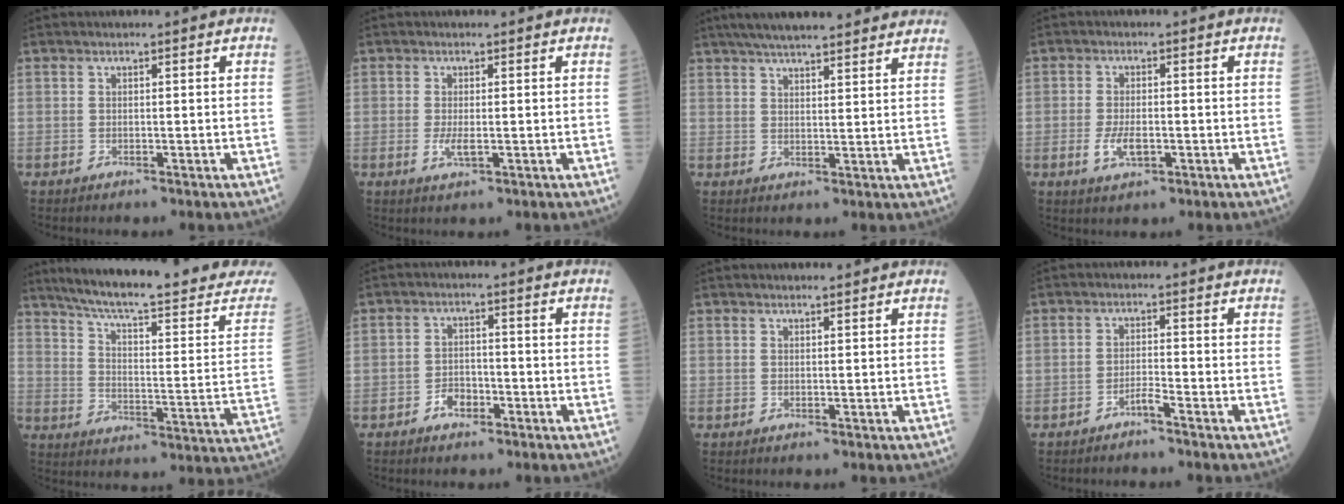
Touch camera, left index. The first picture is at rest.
{"total": 2.0, "force": [-0.3, 0.6, 1.9], "torque": [-0.042, -0.006, -0.002]}
{"total": 16.0, "force": [13.8, 2.3, 7.8], "torque": [-0.117, 0.037, 0.187]}
{"total": 3.8, "force": [-1.3, 1.6, 3.2], "torque": [-0.072, -0.005, -0.021]}
{"total": 24.5, "force": [21.8, 1.6, 11.2], "torque": [-0.167, -0.066, 0.286]}
{"total": 2.9, "force": [-1.9, 1.7, 1.5], "torque": [-0.026, 0.003, -0.033]}
{"total": 1.8, "force": [1.8, 0.2, 0.4], "torque": [-0.009, 0.009, 0.026]}
{"total": 1.7, "force": [-1.5, -0.2, 0.8], "torque": [-0.015, 0.000, -0.029]}